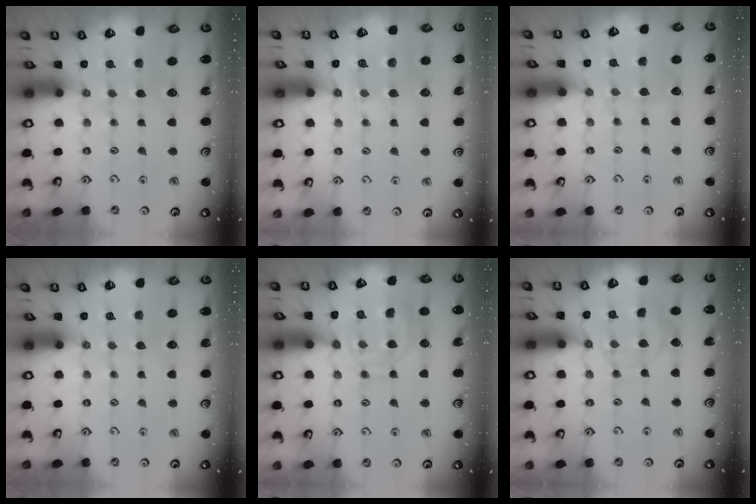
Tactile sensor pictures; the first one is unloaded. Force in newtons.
{"total": 5.8, "press": 5.7, "slide": 0.6}
{"total": 3.9, "press": 3.9, "slide": 0.4}
{"total": 0.0}
{"total": 11.8, "press": 11.7, "slide": 1.1}
{"total": 7.9, "press": 7.8, "slide": 0.9}